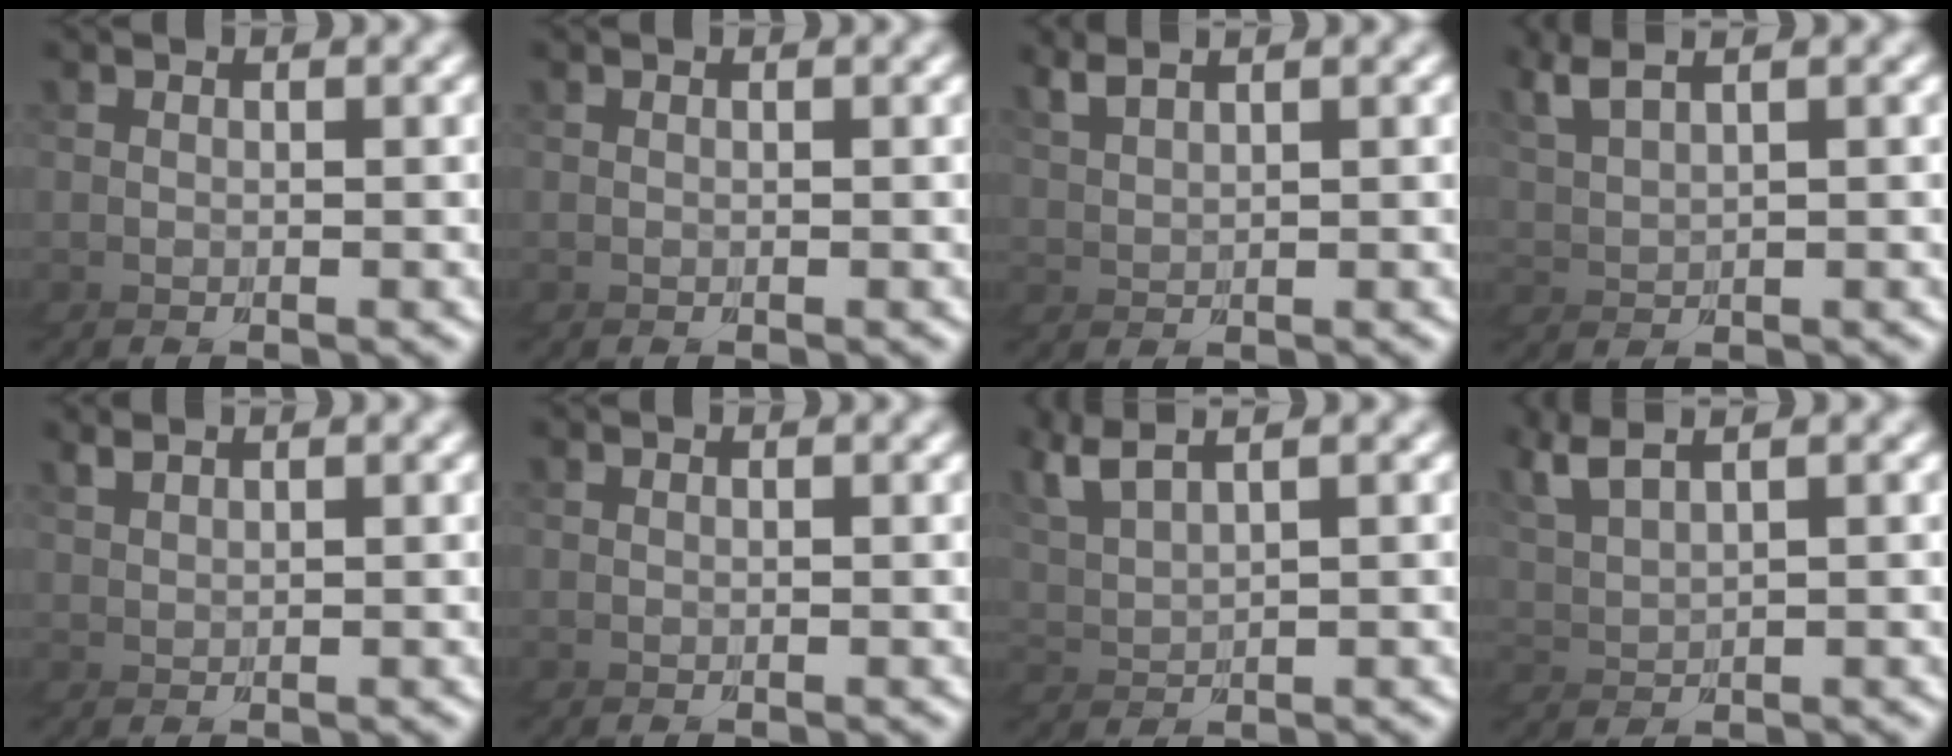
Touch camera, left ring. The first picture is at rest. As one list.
[{"total": 0.0}, {"total": 2.2, "force": [2.2, 0.4, 0.2], "torque": [-0.028, 0.004, 0.035]}, {"total": 2.6, "force": [2.5, 0.6, 0.3], "torque": [-0.063, 0.003, 0.043]}, {"total": 1.4, "force": [1.4, -0.2, -0.1], "torque": [-0.005, 0.006, 0.019]}, {"total": 0.0}, {"total": 3.3, "force": [3.1, 1.1, 0.2], "torque": [-0.082, 0.008, 0.048]}, {"total": 3.0, "force": [2.9, 0.9, 0.1], "torque": [-0.075, 0.004, 0.047]}]